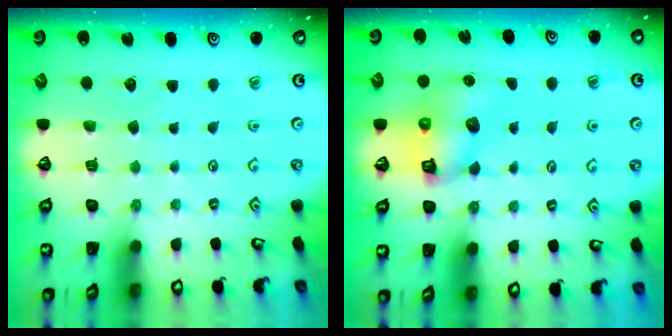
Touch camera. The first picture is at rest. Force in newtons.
{"total": 8.1, "press": 8.1, "slide": 0.9}